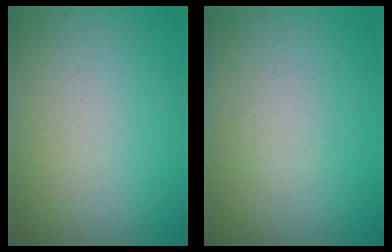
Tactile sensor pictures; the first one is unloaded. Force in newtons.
{"total": 0.8, "press": 0.7, "slide": 0.1}